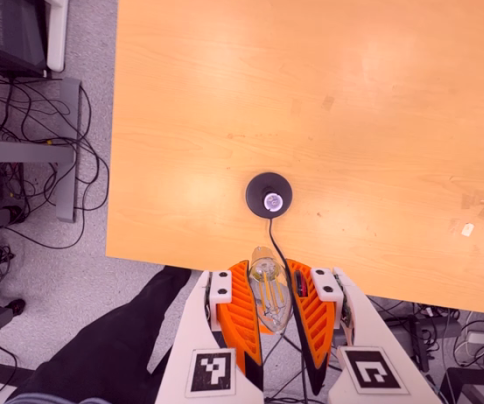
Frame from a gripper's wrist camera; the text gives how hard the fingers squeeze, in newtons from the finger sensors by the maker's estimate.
{"total": 23.4, "left": 25.6, "right": 21.1}